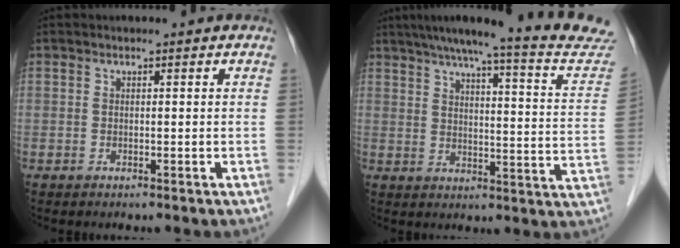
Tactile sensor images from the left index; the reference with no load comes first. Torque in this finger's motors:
{"motor_torque": [0.26, -0.39, 0.29, 0.10]}